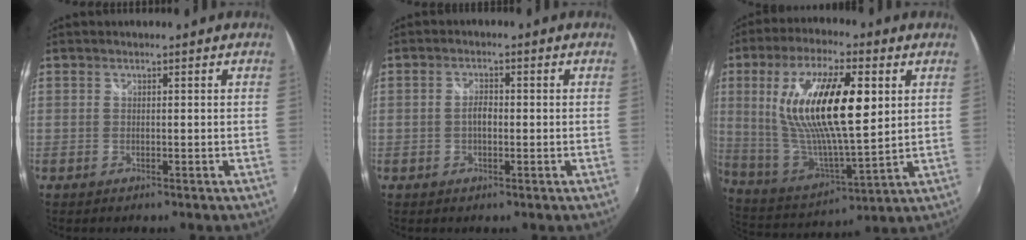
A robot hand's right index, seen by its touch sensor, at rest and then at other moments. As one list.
[{"total": 2.3, "force": [-0.3, 1.2, 2.0], "torque": [-0.037, 0.005, -0.008]}, {"total": 21.6, "force": [5.6, 6.8, 19.7], "torque": [-0.372, 0.002, 0.110]}]